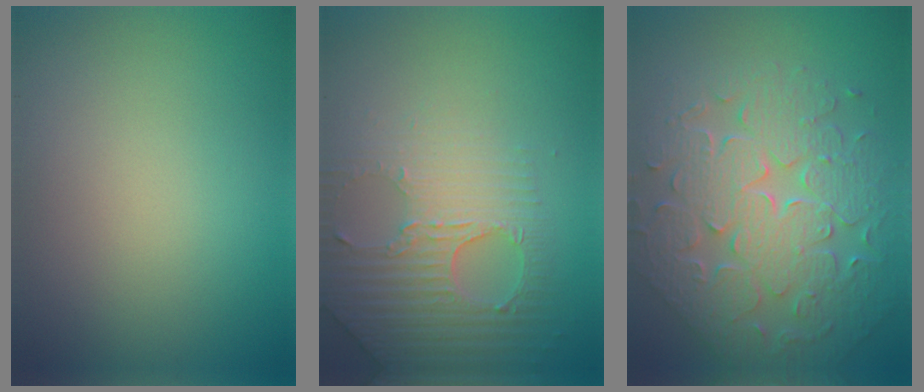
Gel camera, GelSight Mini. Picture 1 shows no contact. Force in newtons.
{"total": 3.8, "press": 3.7, "slide": 1.0}
{"total": 9.5, "press": 6.7, "slide": 6.6}